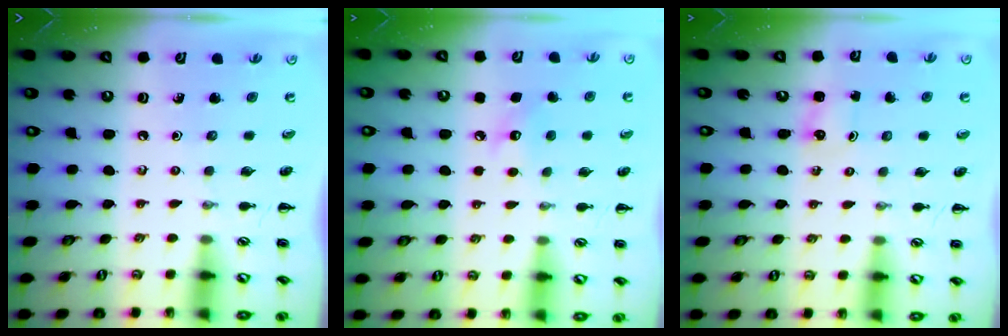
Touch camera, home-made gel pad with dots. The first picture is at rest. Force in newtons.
{"total": 7.1, "press": 6.8, "slide": 1.8}
{"total": 1.1, "press": 1.0, "slide": 0.1}